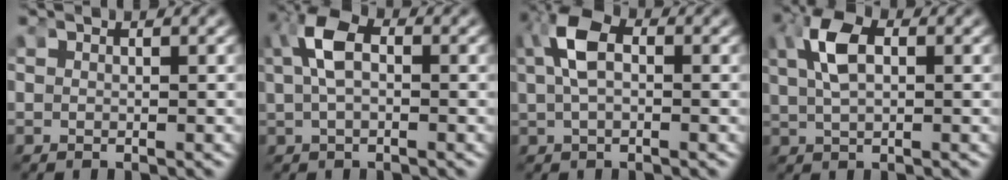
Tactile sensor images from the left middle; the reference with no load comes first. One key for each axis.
{"total": 5.2, "fx": 0.7, "fy": 3.1, "fz": 4.1, "tx": -0.094, "ty": 0.007, "tz": 0.007}
{"total": 5.2, "fx": 0.7, "fy": 3.1, "fz": 4.2, "tx": -0.097, "ty": 0.005, "tz": 0.008}
{"total": 4.7, "fx": 1.0, "fy": 2.7, "fz": 3.8, "tx": -0.090, "ty": 0.003, "tz": 0.017}